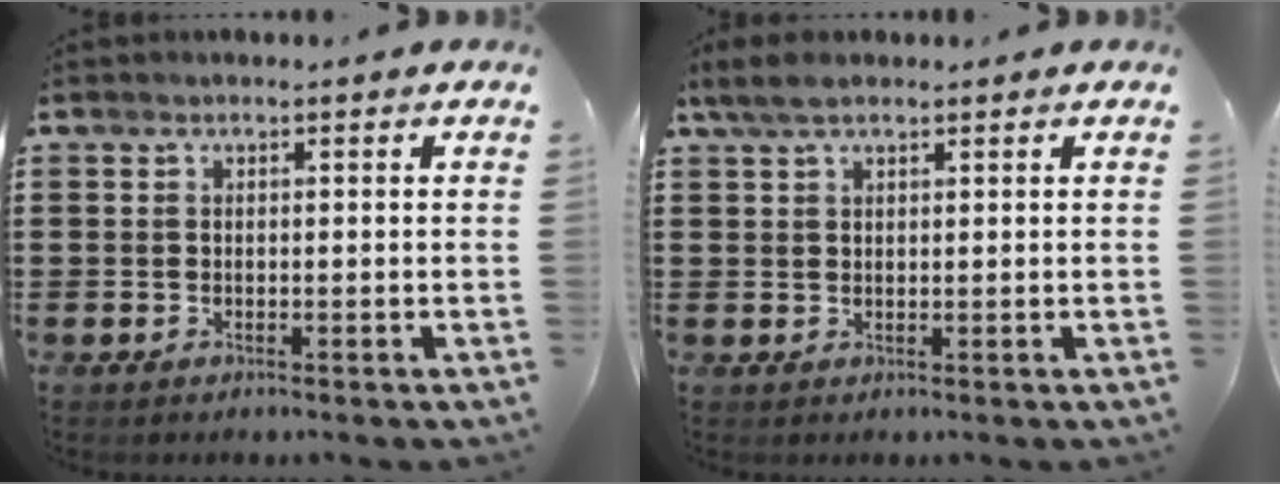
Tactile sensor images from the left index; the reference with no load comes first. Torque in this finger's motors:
{"motor_torque": [0.16, -0.16, 0.18, 0.07]}